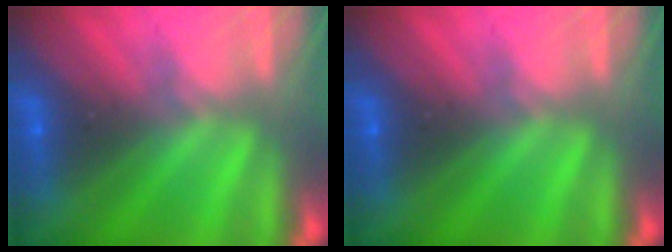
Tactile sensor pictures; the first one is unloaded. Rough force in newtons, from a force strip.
{"total": 0.0}